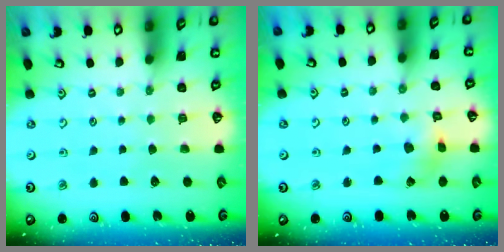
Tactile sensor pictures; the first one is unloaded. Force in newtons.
{"total": 4.1, "press": 4.1, "slide": 0.5}